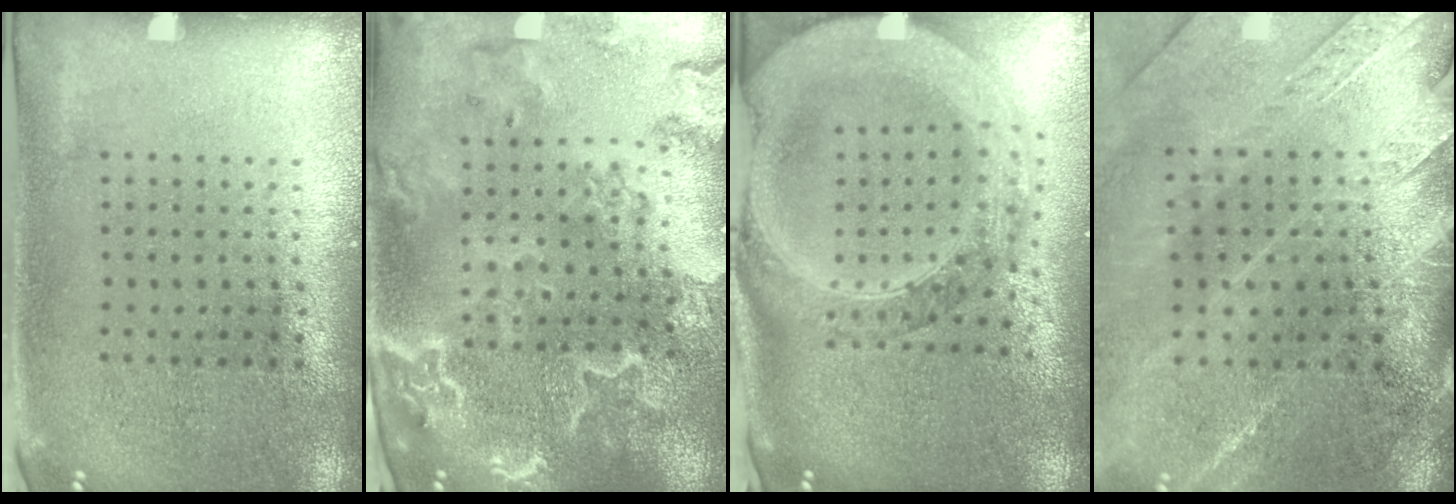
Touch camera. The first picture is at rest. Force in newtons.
{"total": 3.5, "press": 3.0, "slide": 1.7}
{"total": 3.5, "press": 2.8, "slide": 2.0}
{"total": 2.8, "press": 2.8, "slide": 0.7}